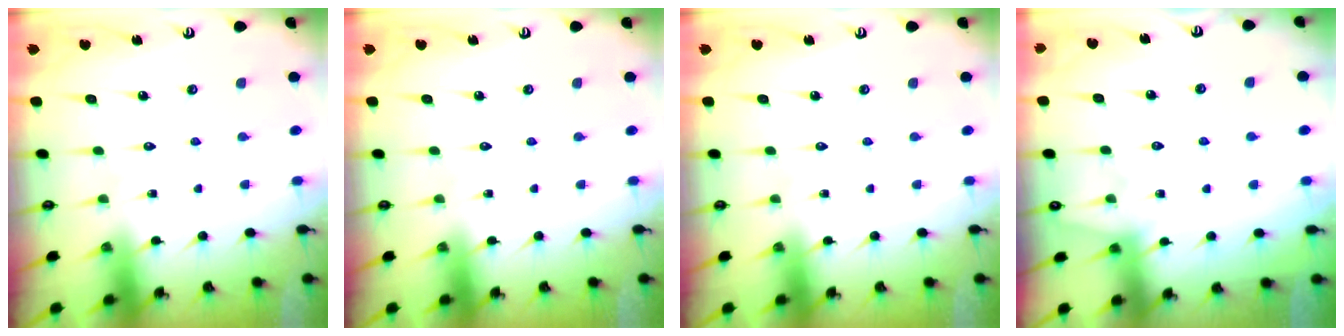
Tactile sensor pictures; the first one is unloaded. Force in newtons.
{"total": 0.0}
{"total": 0.0}
{"total": 3.6, "press": 3.5, "slide": 0.4}